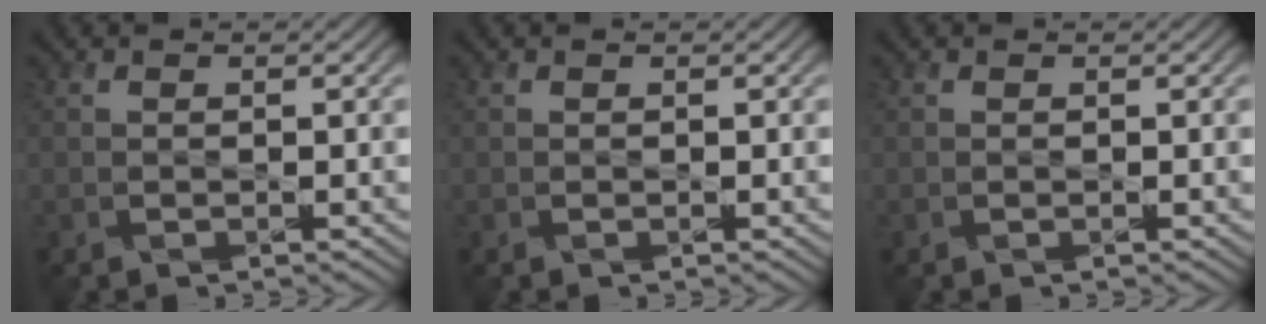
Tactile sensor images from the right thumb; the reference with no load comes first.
{"total": 0.0}
{"total": 0.0}